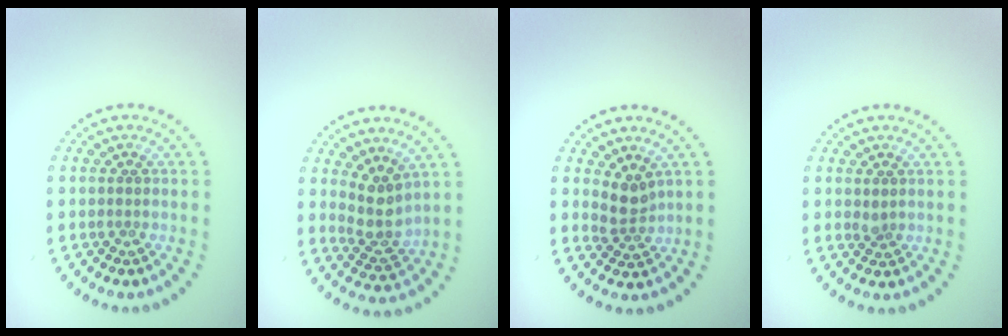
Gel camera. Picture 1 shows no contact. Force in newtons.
{"total": 2.9, "press": 2.3, "slide": 1.8}
{"total": 2.2, "press": 1.8, "slide": 1.3}
{"total": 0.6, "press": 0.6, "slide": 0.3}